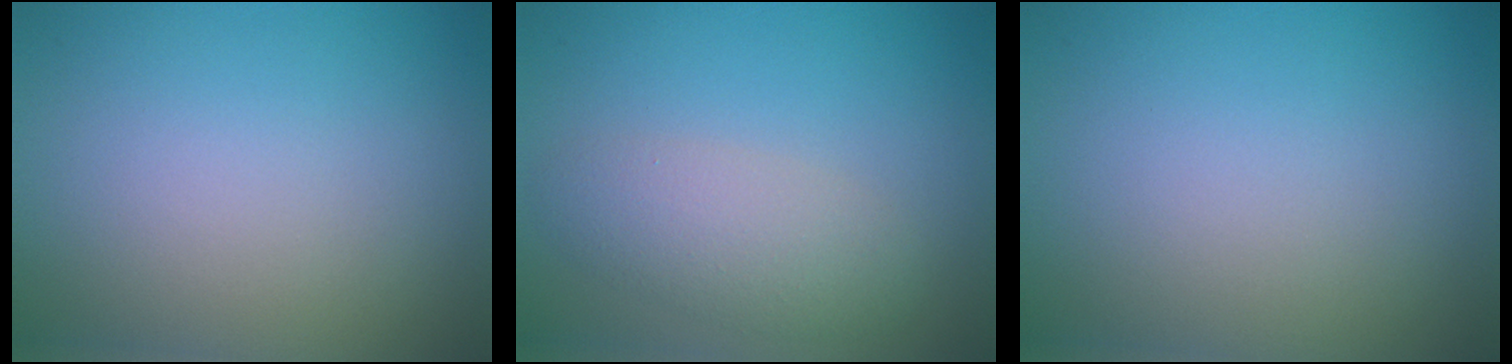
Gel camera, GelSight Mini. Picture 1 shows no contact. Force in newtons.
{"total": 3.2, "press": 3.2, "slide": 0.2}
{"total": 0.0}